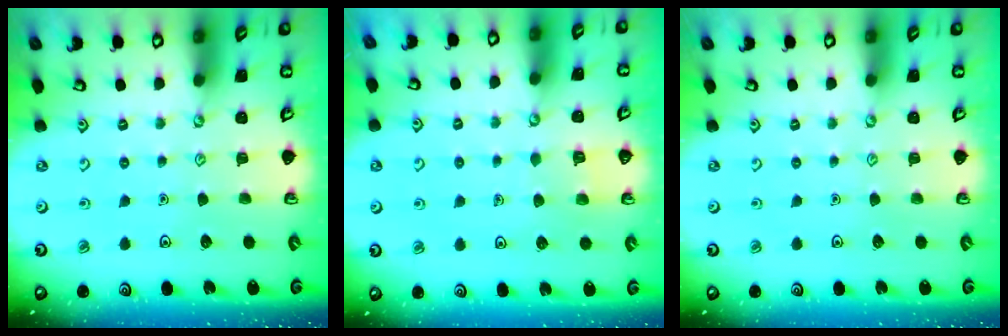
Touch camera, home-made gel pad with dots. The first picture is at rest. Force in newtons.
{"total": 4.3, "press": 4.3, "slide": 0.4}
{"total": 0.0}